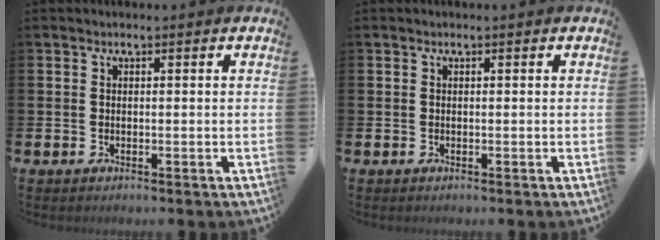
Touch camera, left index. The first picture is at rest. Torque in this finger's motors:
{"motor_torque": [-0.06, -0.05, 0.04, 0.02]}